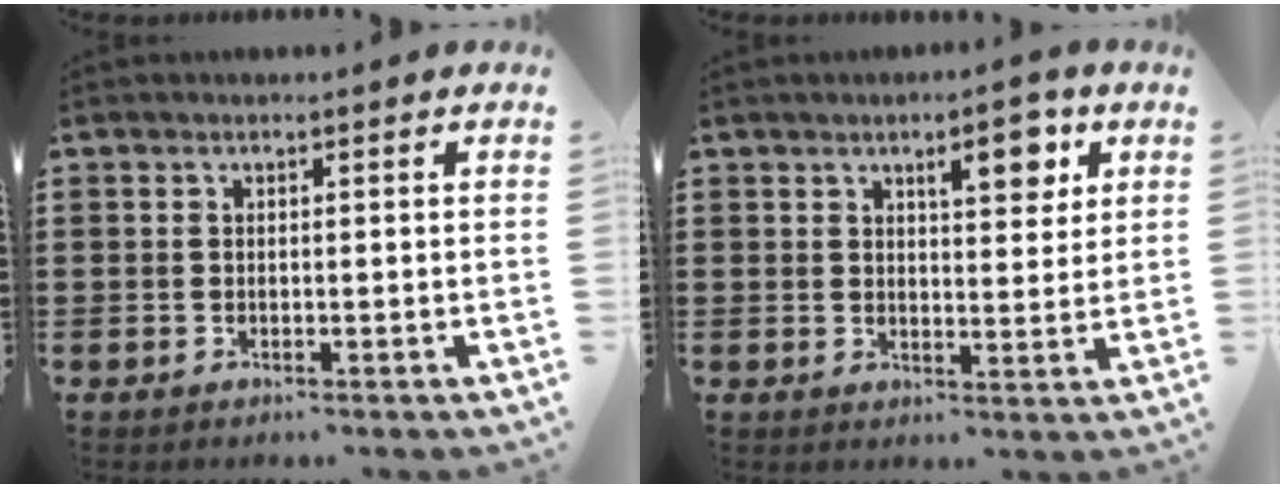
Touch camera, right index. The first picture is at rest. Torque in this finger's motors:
{"motor_torque": [0.15, 0.02, 0.13, 0.03]}